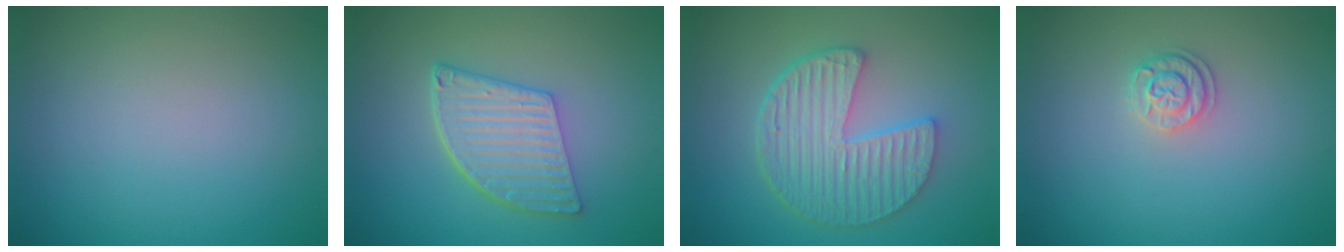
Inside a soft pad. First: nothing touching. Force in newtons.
{"total": 5.5, "press": 4.1, "slide": 3.7}
{"total": 6.4, "press": 4.8, "slide": 4.2}
{"total": 1.9, "press": 1.7, "slide": 0.9}